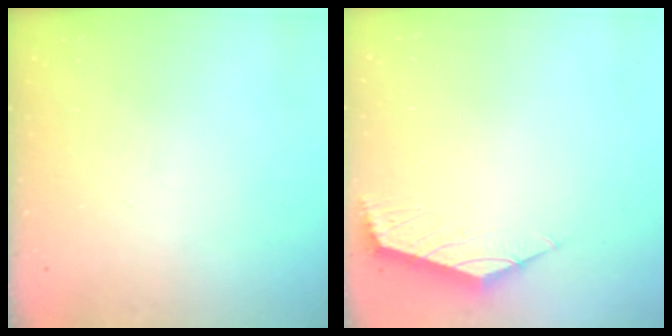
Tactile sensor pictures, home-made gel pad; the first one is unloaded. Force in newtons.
{"total": 2.3, "press": 2.2, "slide": 0.6}